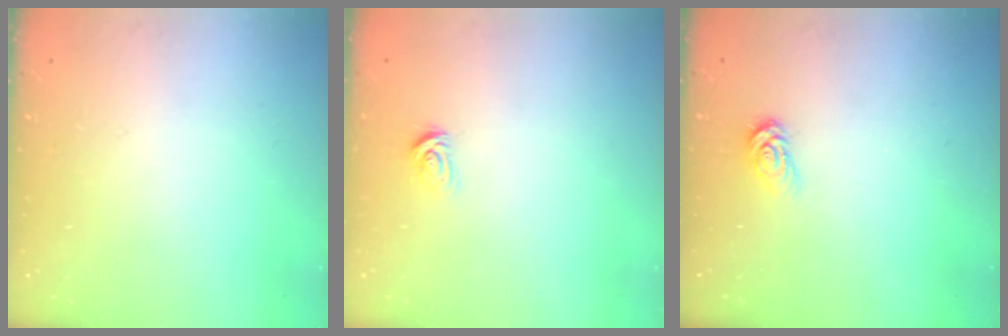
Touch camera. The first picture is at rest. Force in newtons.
{"total": 2.8, "press": 2.8, "slide": 0.4}
{"total": 3.4, "press": 3.4, "slide": 0.3}